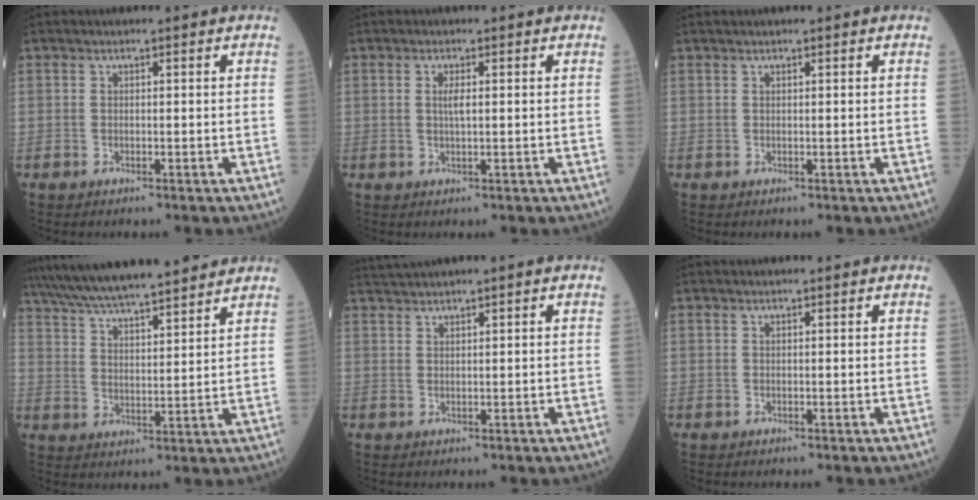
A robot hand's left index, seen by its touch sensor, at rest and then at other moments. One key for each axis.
{"total": 1.6, "fx": 0.2, "fy": 0.2, "fz": 1.5, "tx": -0.033, "ty": 0.000, "tz": 0.005}
{"total": 0.0}
{"total": 19.2, "fx": 16.8, "fy": 2.2, "fz": 8.8, "tx": -0.157, "ty": 0.034, "tz": 0.266}
{"total": 1.9, "fx": 1.7, "fy": -0.4, "fz": 0.9, "tx": -0.024, "ty": 0.017, "tz": 0.039}
{"total": 0.0}